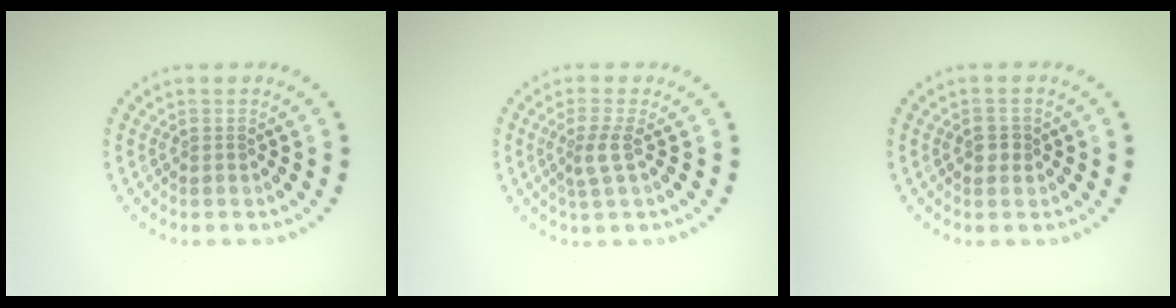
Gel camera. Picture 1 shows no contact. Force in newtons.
{"total": 2.1, "press": 1.5, "slide": 1.4}
{"total": 1.4, "press": 1.4, "slide": 0.2}